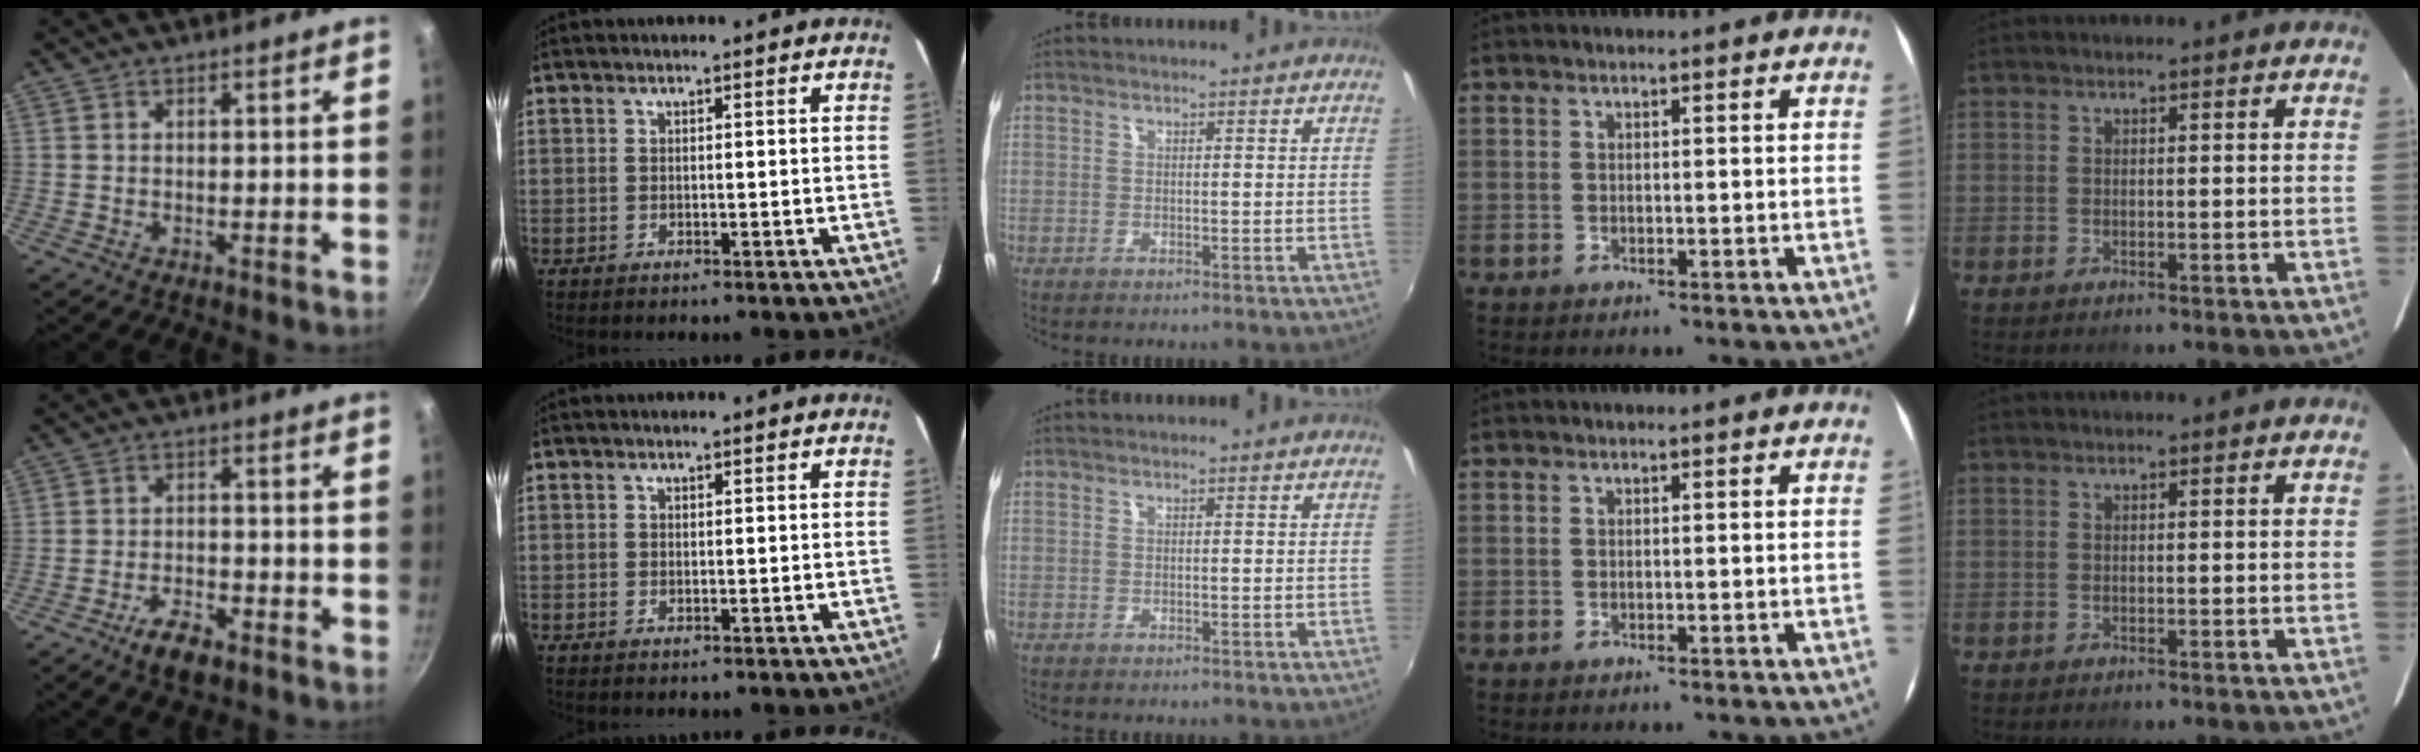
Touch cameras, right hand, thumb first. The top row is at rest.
{"thumb": {"total": 5.8, "force": [-3.7, 2.3, 3.8], "torque": [-0.065, 0.020, -0.064]}}